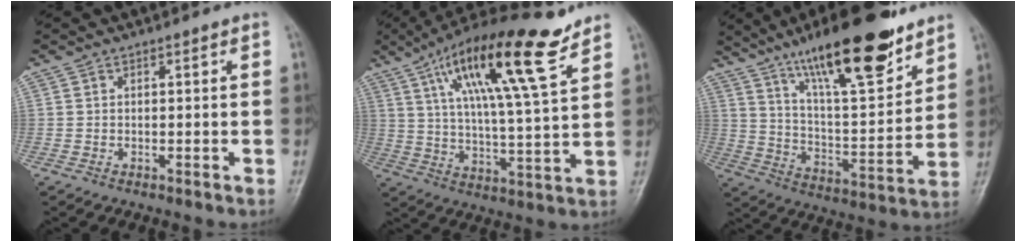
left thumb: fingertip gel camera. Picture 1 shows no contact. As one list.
[{"total": 19.0, "force": [11.2, 3.2, 15.0], "torque": [-0.244, -0.039, 0.188]}, {"total": 22.2, "force": [14.9, 5.7, 15.4], "torque": [-0.220, -0.067, 0.251]}]